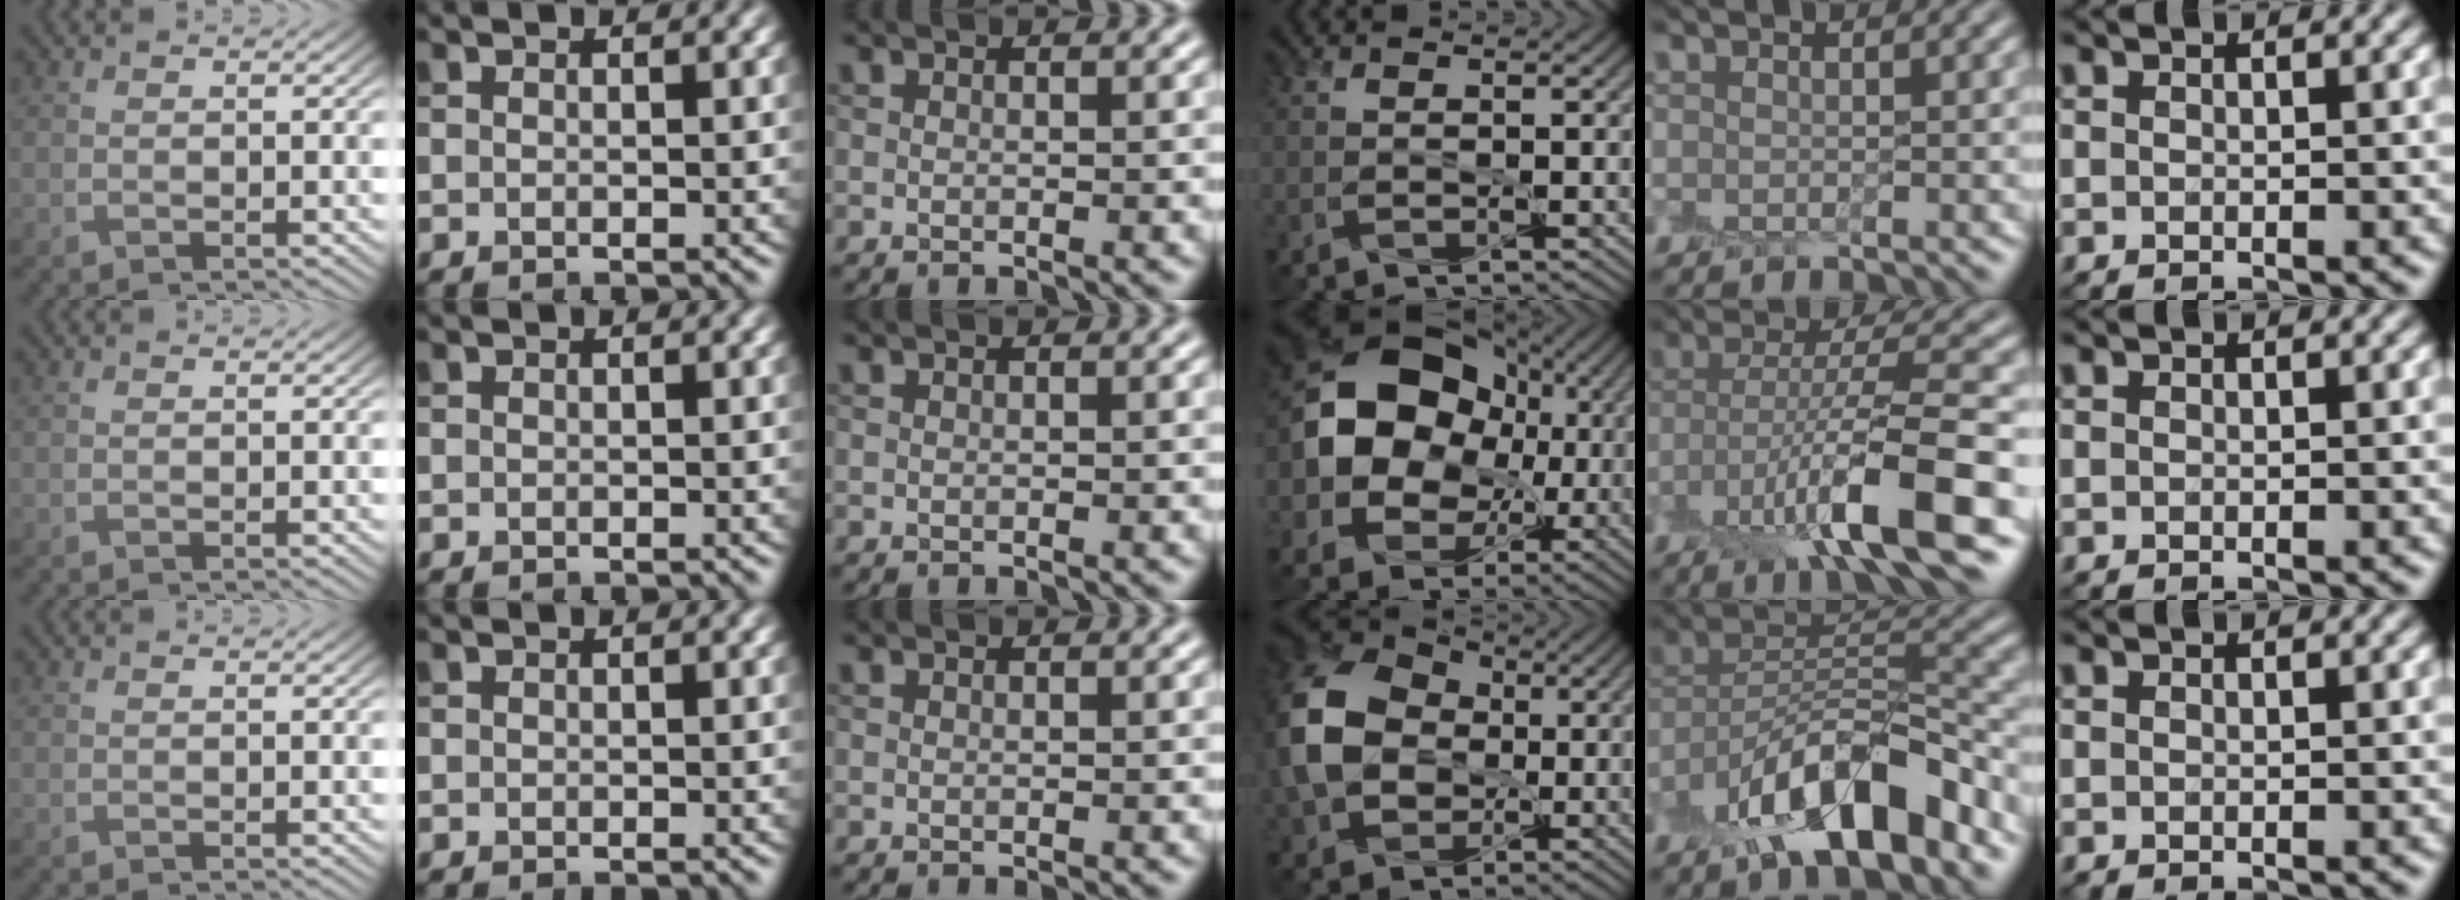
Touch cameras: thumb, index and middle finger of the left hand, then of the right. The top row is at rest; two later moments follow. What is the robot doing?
{"motion": "peel", "object": "postage stamp"}